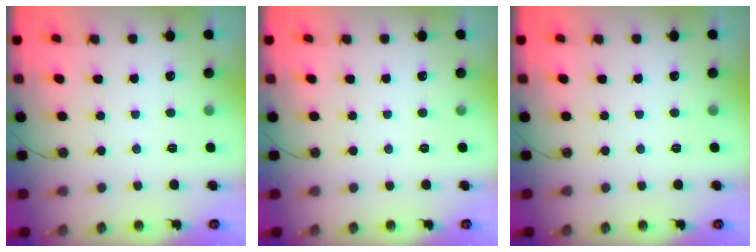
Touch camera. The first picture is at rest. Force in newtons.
{"total": 0.0}
{"total": 0.0}